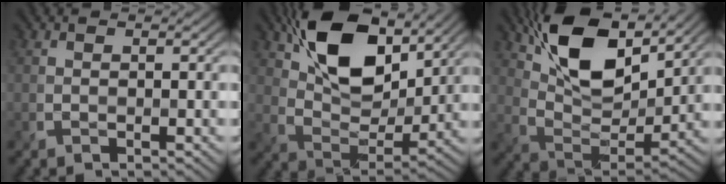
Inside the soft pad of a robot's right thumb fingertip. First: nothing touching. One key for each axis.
{"total": 13.8, "fx": 7.7, "fy": 7.3, "fz": 8.9, "tx": -0.172, "ty": 0.005, "tz": 0.137}
{"total": 13.3, "fx": 8.0, "fy": 5.9, "fz": 8.8, "tx": -0.179, "ty": 0.004, "tz": 0.152}